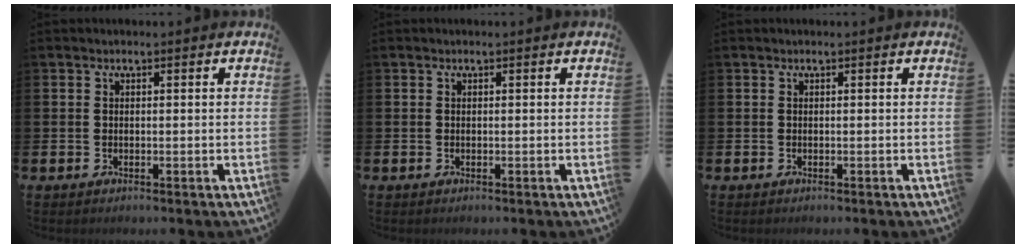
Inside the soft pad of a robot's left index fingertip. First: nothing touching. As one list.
[{"total": 0.0}, {"total": 0.0}]